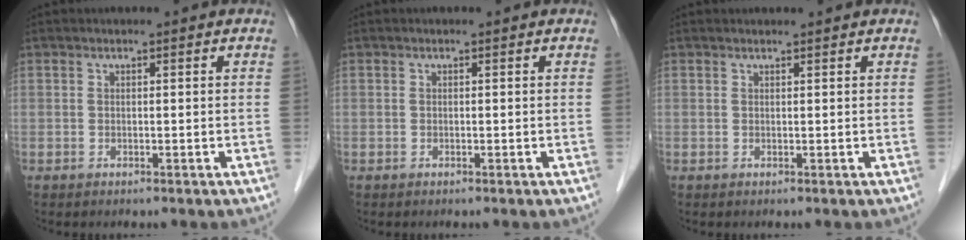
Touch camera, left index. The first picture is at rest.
{"total": 0.0}
{"total": 0.9, "force": [0.9, 0.0, 0.1], "torque": [-0.006, 0.007, 0.016]}